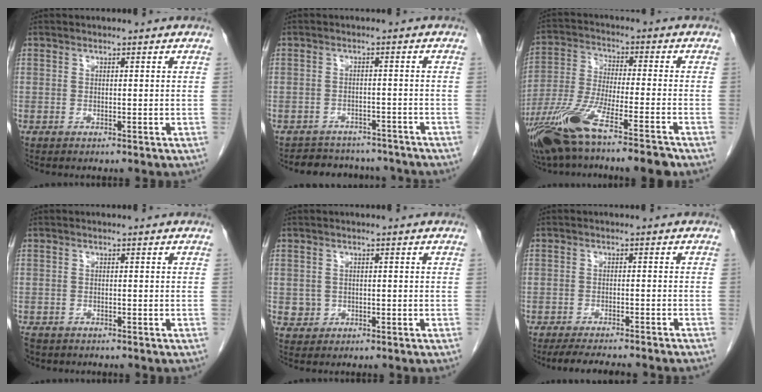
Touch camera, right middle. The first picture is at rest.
{"total": 8.6, "force": [-7.9, 3.3, 1.0], "torque": [-0.009, 0.016, -0.093]}
{"total": 15.2, "force": [-10.7, 0.9, 10.8], "torque": [-0.219, -0.039, -0.196]}
{"total": 3.1, "force": [-2.5, 1.6, 0.7], "torque": [-0.015, -0.003, -0.038]}
{"total": 1.3, "force": [-0.1, 1.3, 0.2], "torque": [-0.001, 0.004, 0.001]}
{"total": 8.7, "force": [-7.6, 0.8, 4.1], "torque": [-0.056, -0.012, -0.108]}